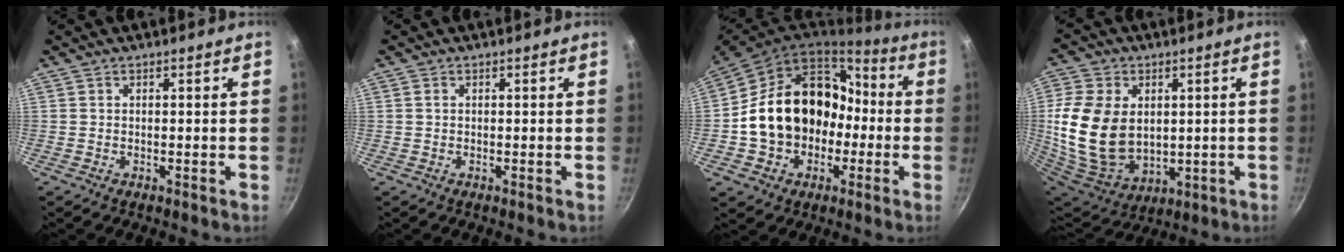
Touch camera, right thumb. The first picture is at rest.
{"total": 0.5, "force": [0.1, 0.4, 0.3], "torque": [-0.004, 0.001, 0.001]}
{"total": 21.2, "force": [-1.8, 17.0, 12.4], "torque": [-0.185, 0.064, -0.016]}
{"total": 20.2, "force": [2.1, 14.3, 14.1], "torque": [-0.273, -0.017, 0.061]}